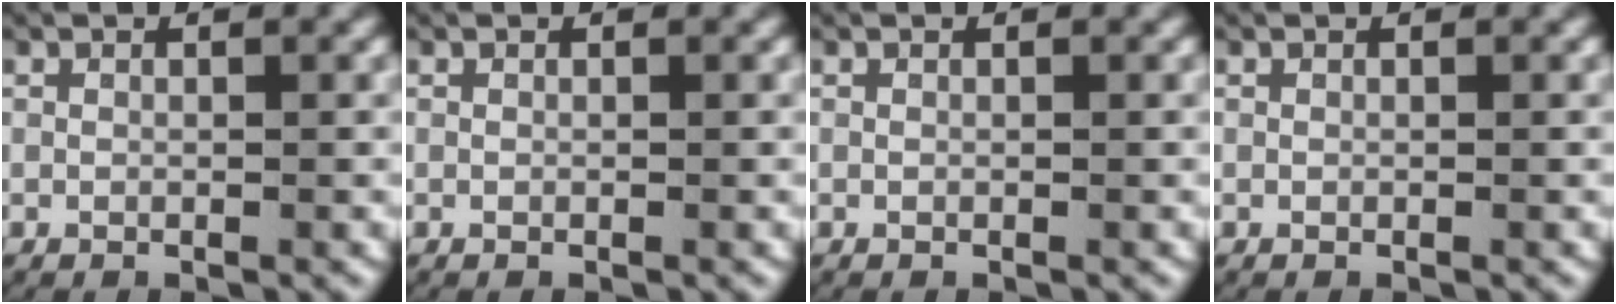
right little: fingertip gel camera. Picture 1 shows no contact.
{"total": 0.0}
{"total": 0.0}
{"total": 0.0}